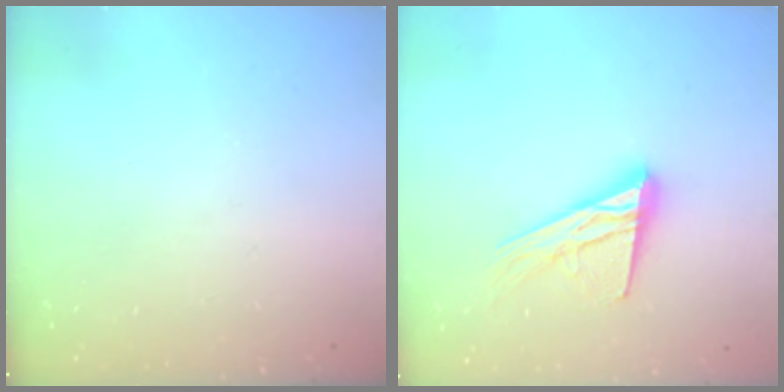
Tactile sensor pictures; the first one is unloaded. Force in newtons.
{"total": 16.0, "press": 15.9, "slide": 1.3}